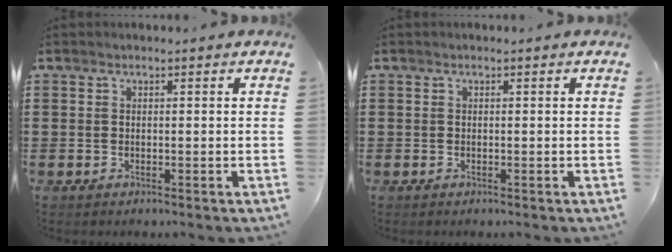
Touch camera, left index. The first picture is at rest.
{"total": 0.0}